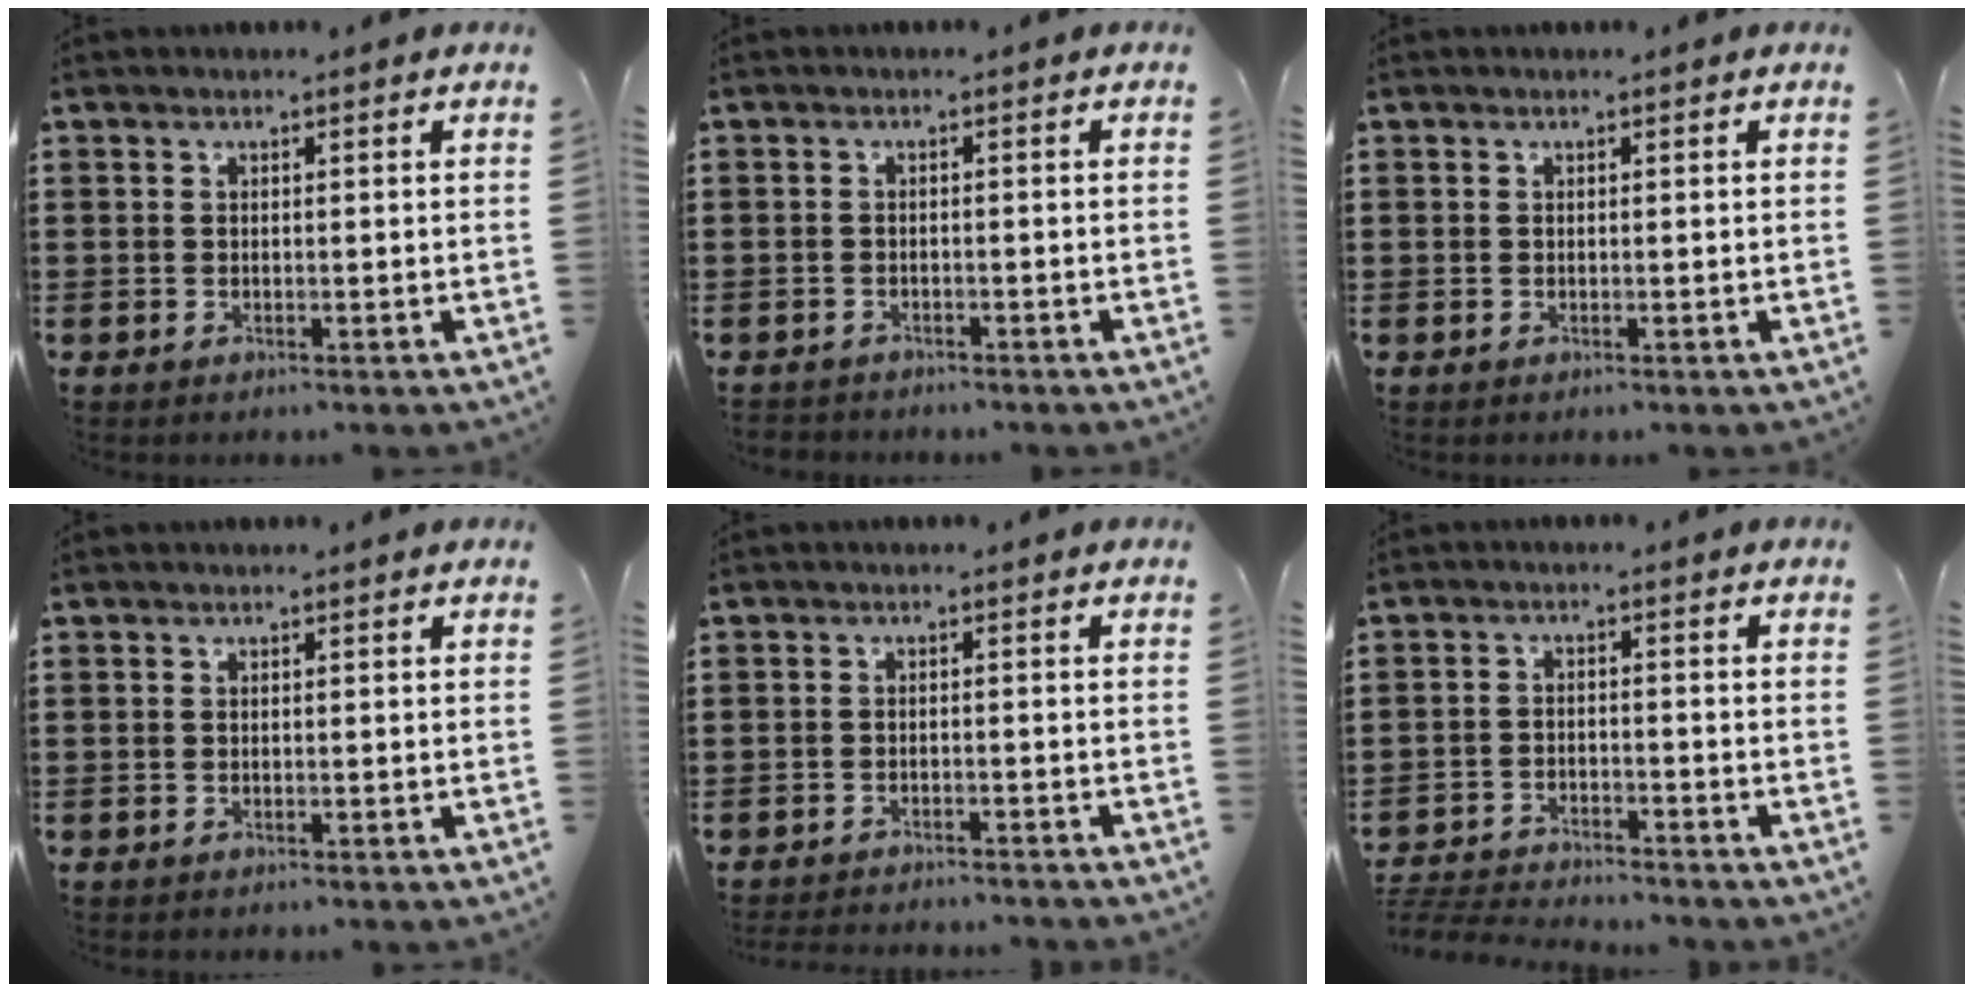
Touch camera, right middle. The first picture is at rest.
{"total": 1.1, "force": [-1.1, 0.2, -0.1], "torque": [-0.003, 0.001, -0.025]}
{"total": 0.0}
{"total": 0.0}
{"total": 2.0, "force": [-2.0, -0.1, 0.0], "torque": [-0.005, -0.001, -0.042]}
{"total": 3.8, "force": [-3.8, 0.2, 0.2], "torque": [-0.014, -0.002, -0.083]}